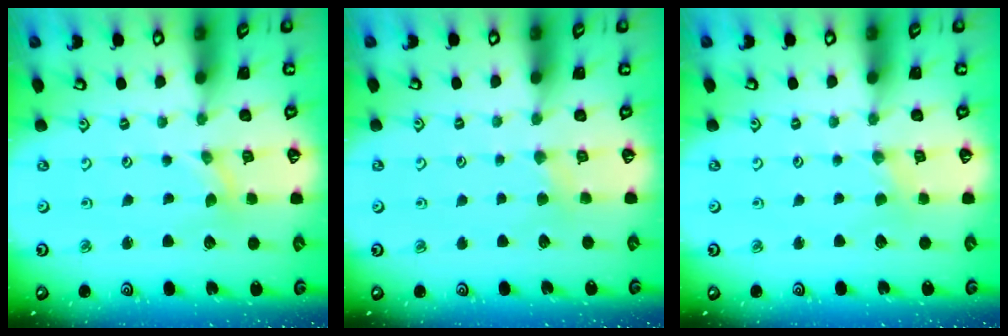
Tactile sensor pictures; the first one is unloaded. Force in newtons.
{"total": 2.2, "press": 2.2, "slide": 0.4}
{"total": 0.0}